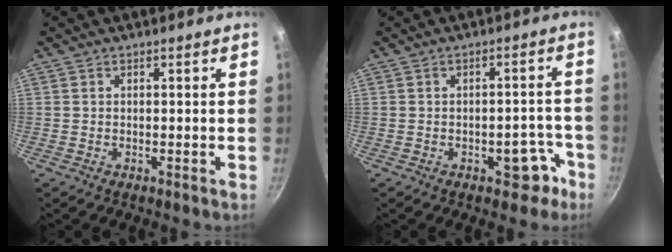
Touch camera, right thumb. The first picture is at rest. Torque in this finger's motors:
{"motor_torque": [0.51, 0.36, 0.48, -0.45, 0.00]}